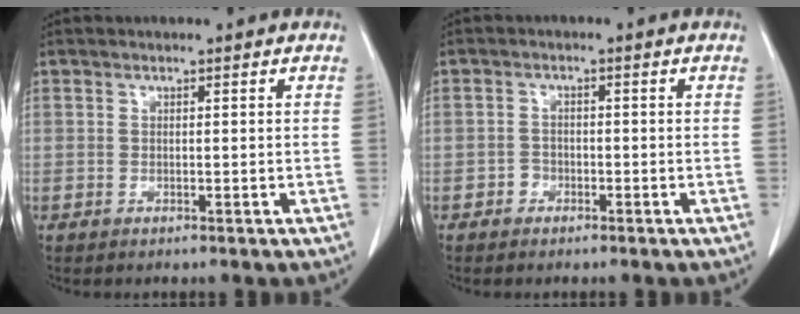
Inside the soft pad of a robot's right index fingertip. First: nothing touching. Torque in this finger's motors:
{"motor_torque": [-0.22, -0.12, -0.27, -0.12]}